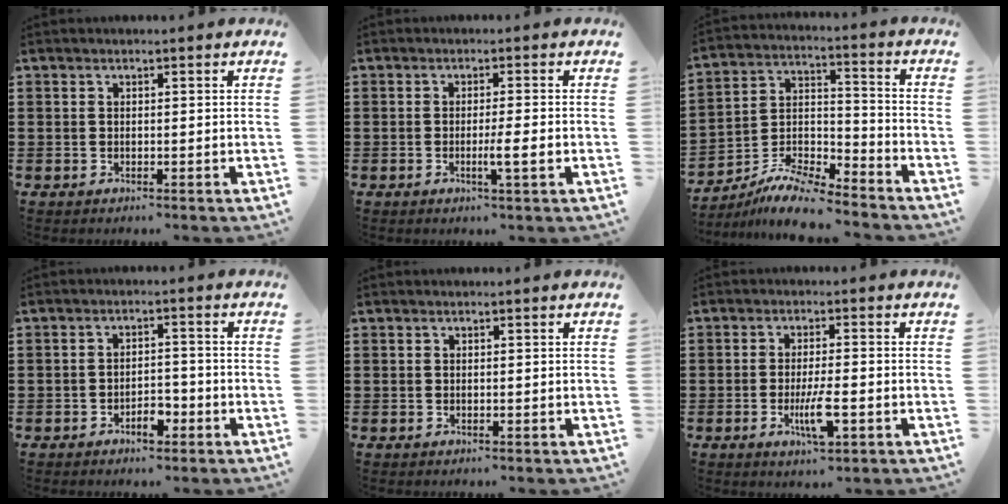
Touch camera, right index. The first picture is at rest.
{"total": 3.6, "force": [-1.2, -0.1, 3.4], "torque": [-0.055, -0.009, -0.021]}
{"total": 9.5, "force": [-8.9, 1.4, 2.8], "torque": [-0.057, 0.017, -0.176]}
{"total": 3.6, "force": [-2.2, 1.7, 2.3], "torque": [-0.041, 0.005, -0.041]}
{"total": 0.0}
{"total": 5.6, "force": [-2.0, 1.3, 5.1], "torque": [-0.103, -0.011, -0.038]}